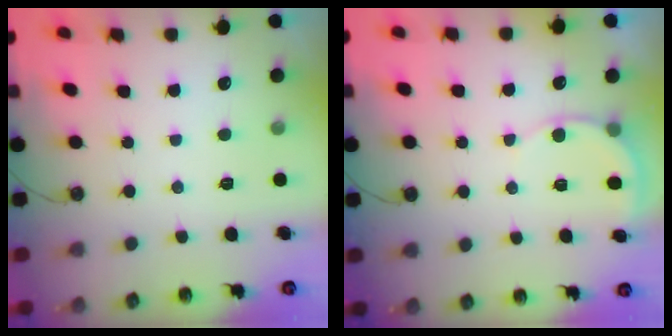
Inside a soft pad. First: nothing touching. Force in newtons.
{"total": 4.6, "press": 4.6, "slide": 0.4}